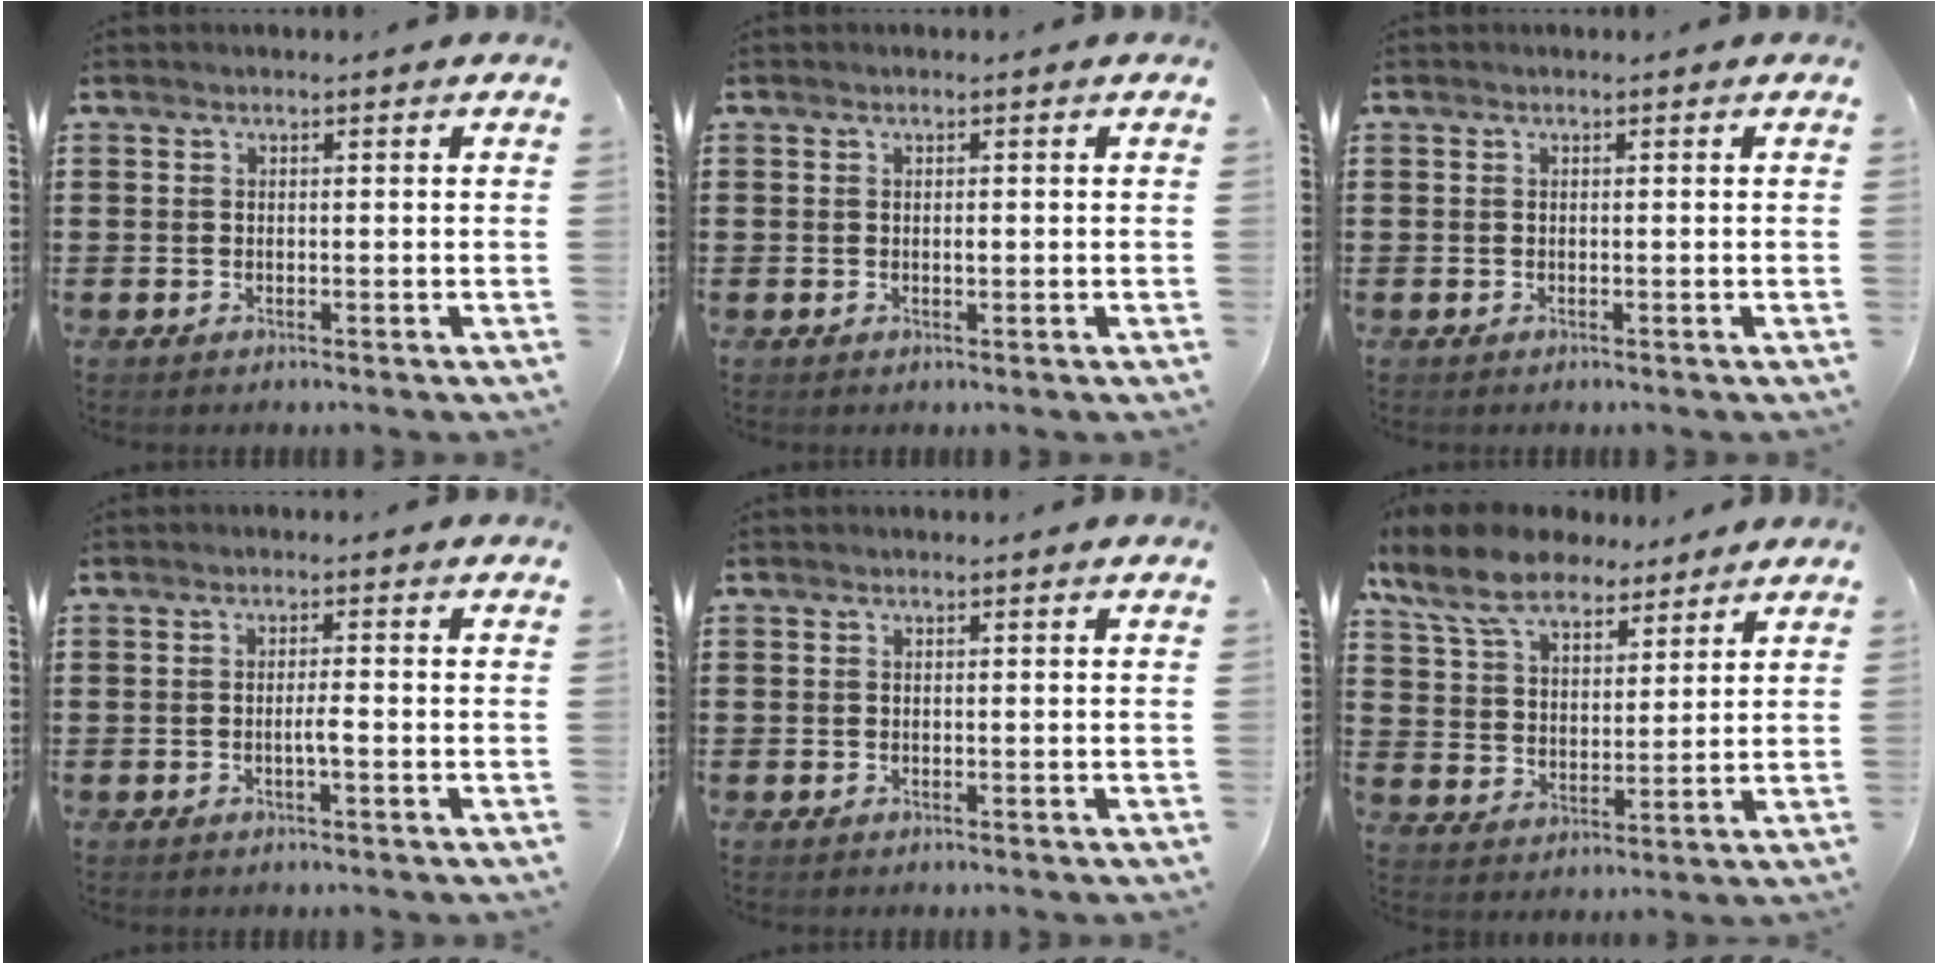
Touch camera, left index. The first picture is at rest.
{"total": 0.8, "force": [0.1, 0.2, 0.8], "torque": [-0.016, -0.001, 0.002]}
{"total": 0.0}
{"total": 2.0, "force": [-0.5, 0.2, 1.9], "torque": [-0.035, 0.002, -0.010]}
{"total": 0.0}
{"total": 10.5, "force": [8.3, 4.2, 4.8], "torque": [-0.123, -0.015, 0.157]}